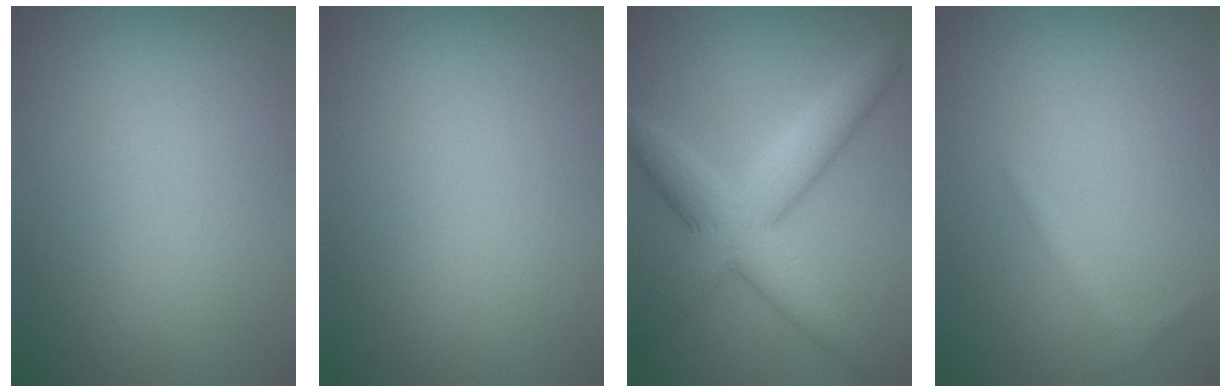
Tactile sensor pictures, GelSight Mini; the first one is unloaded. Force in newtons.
{"total": 0.0}
{"total": 7.3, "press": 7.3, "slide": 0.2}
{"total": 0.8, "press": 0.8, "slide": 0.0}